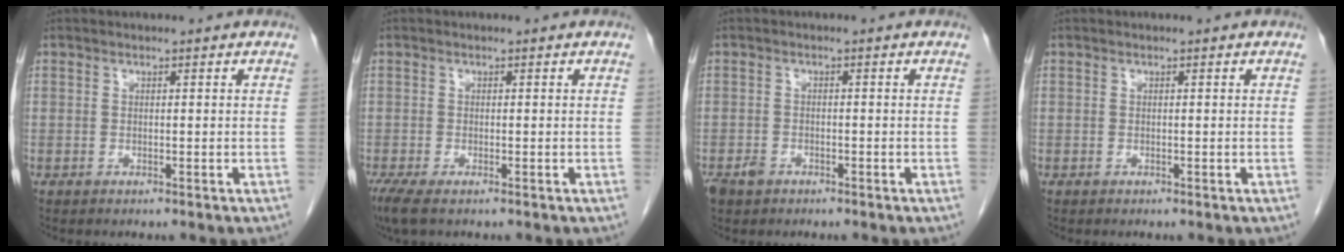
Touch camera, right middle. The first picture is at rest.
{"total": 3.6, "force": [-2.4, 1.0, 2.5], "torque": [-0.052, -0.012, -0.042]}
{"total": 2.3, "force": [-1.5, 1.5, 0.9], "torque": [-0.022, 0.002, -0.022]}
{"total": 0.0}